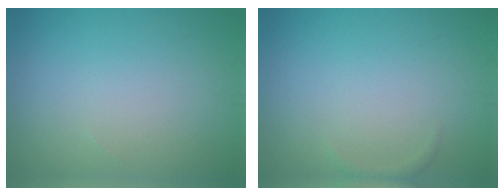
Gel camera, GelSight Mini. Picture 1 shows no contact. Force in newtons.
{"total": 0.6, "press": 0.6, "slide": 0.1}